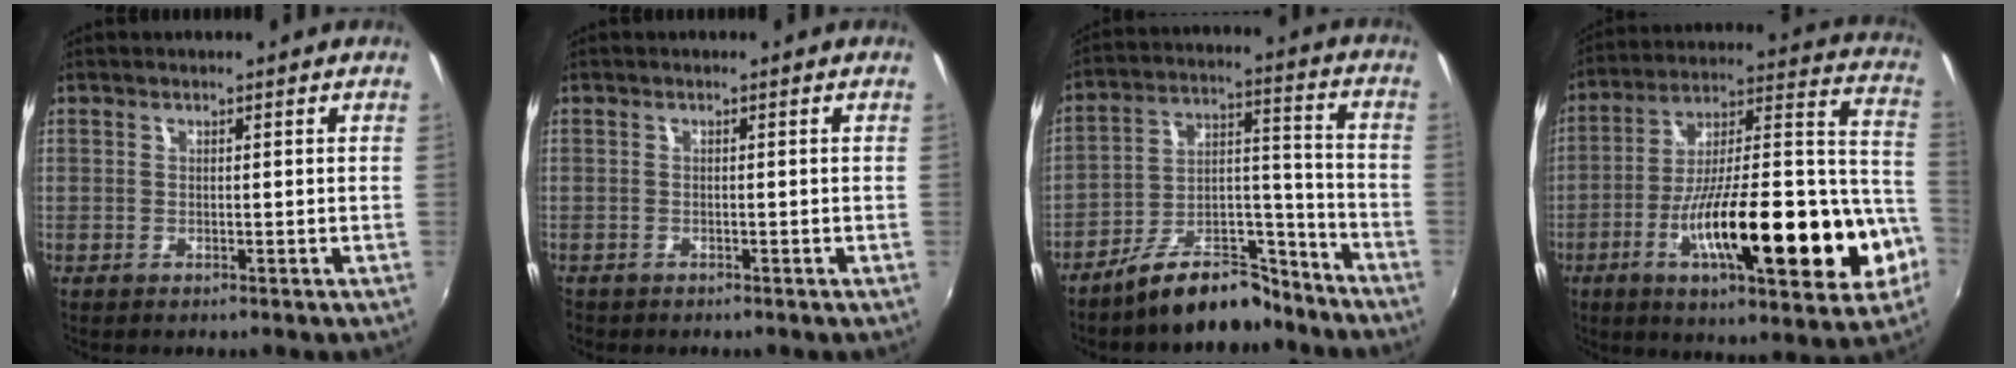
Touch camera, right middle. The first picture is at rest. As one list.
[{"total": 1.1, "force": [-0.9, 0.7, 0.1], "torque": [-0.007, -0.001, -0.016]}, {"total": 13.6, "force": [-11.0, 5.4, 6.0], "torque": [-0.097, 0.045, -0.164]}, {"total": 28.6, "force": [-10.5, 6.8, 25.7], "torque": [-0.382, -0.015, -0.169]}]